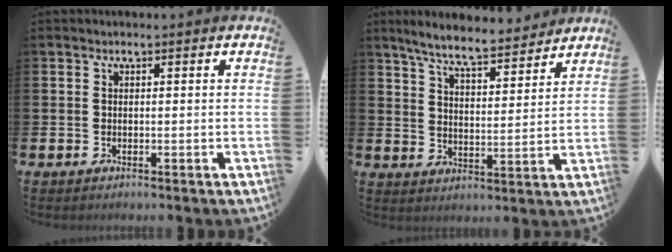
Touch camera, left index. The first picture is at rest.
{"total": 7.4, "force": [6.9, 0.9, 2.6], "torque": [-0.069, -0.040, 0.119]}